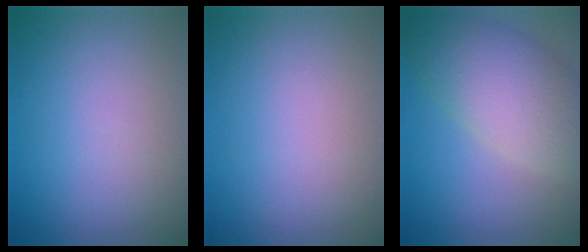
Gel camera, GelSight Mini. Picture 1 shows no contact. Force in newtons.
{"total": 0.0}
{"total": 7.3, "press": 7.3, "slide": 0.5}